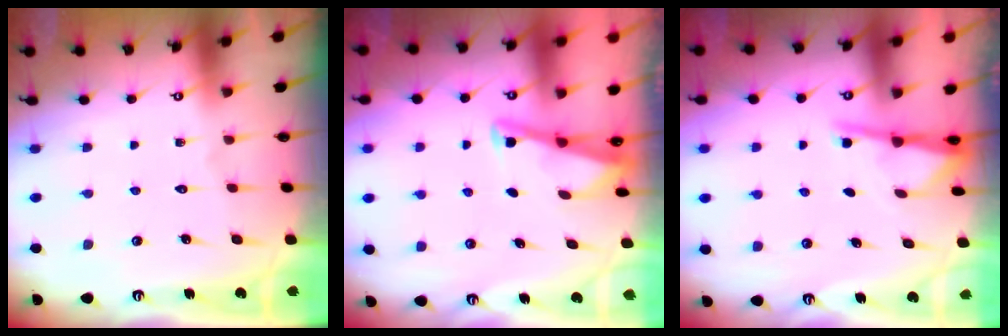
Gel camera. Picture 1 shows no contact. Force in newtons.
{"total": 2.9, "press": 2.9, "slide": 0.4}
{"total": 2.4, "press": 2.4, "slide": 0.3}